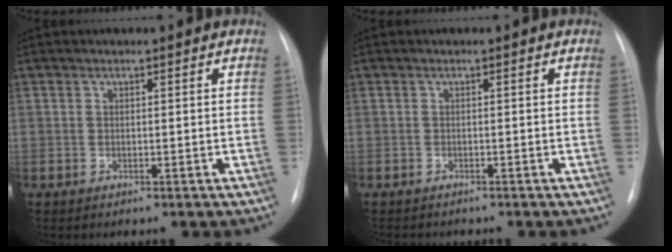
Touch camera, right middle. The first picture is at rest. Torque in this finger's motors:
{"motor_torque": [-0.04, 0.00, -0.02, -0.01]}